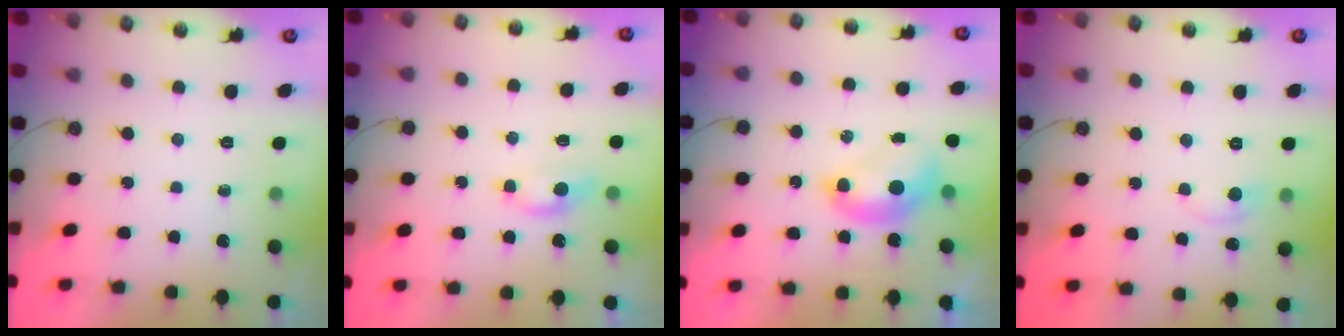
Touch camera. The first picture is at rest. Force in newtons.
{"total": 0.9, "press": 0.7, "slide": 0.6}
{"total": 2.5, "press": 2.5, "slide": 0.1}
{"total": 0.7, "press": 0.3, "slide": 0.7}